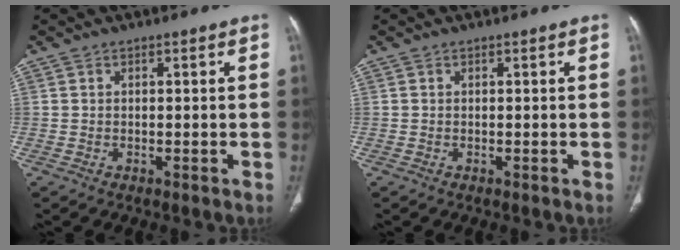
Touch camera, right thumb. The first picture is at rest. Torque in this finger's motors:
{"motor_torque": [0.27, 0.03, 0.11, -0.12, -0.09]}